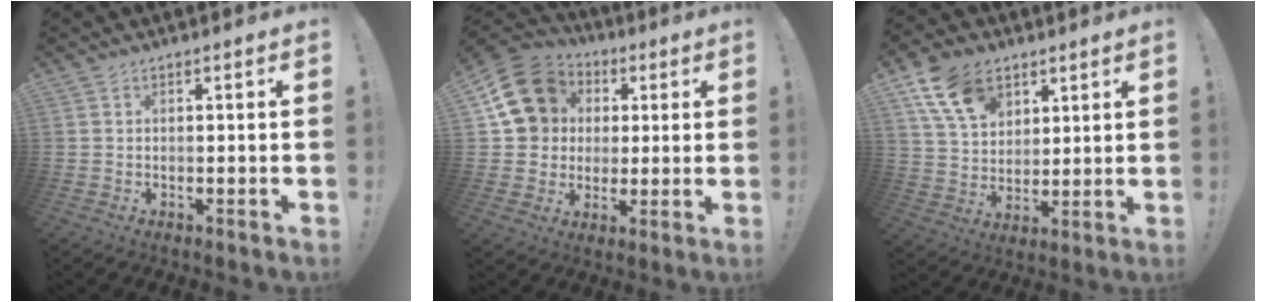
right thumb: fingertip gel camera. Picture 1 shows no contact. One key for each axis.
{"total": 17.0, "fx": 5.8, "fy": 14.1, "fz": 7.5, "tx": -0.113, "ty": -0.016, "tz": 0.126}
{"total": 14.3, "fx": 7.5, "fy": 9.8, "fz": 7.2, "tx": -0.131, "ty": -0.020, "tz": 0.148}